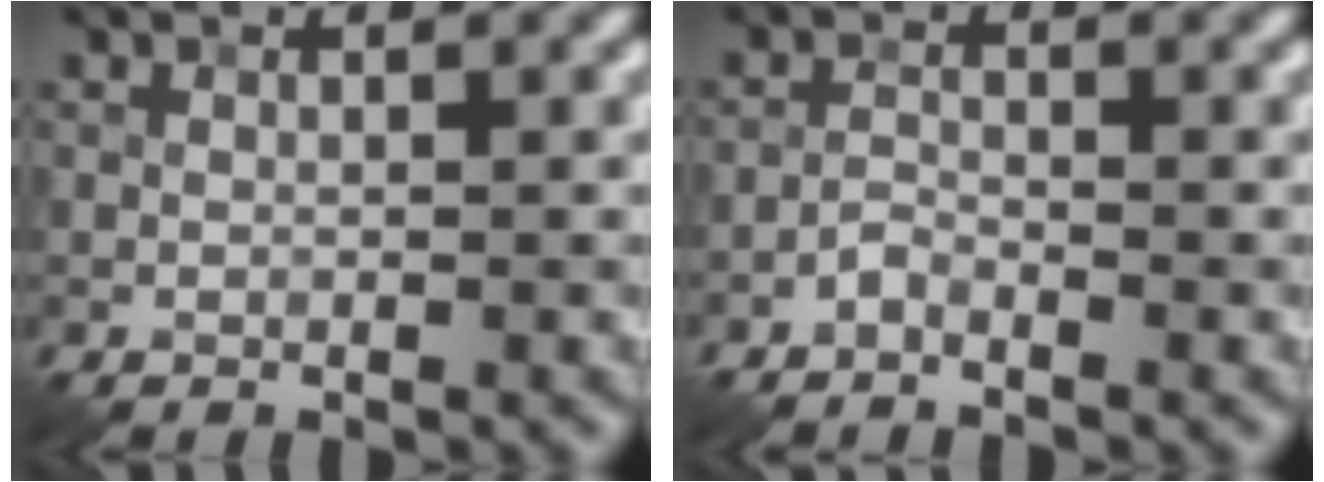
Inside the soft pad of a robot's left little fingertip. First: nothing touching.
{"total": 1.2, "force": [-1.2, 0.2, 0.3], "torque": [-0.008, 0.004, -0.027]}